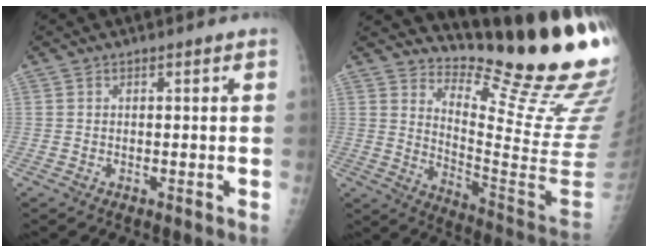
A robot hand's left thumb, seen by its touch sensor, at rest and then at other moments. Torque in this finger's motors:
{"motor_torque": [0.54, -0.02, 0.03, -1.75, 0.01]}